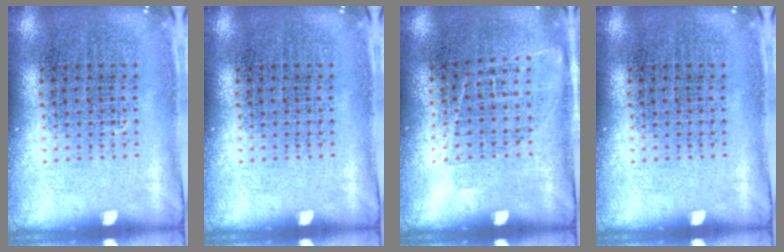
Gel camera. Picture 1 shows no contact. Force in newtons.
{"total": 0.0}
{"total": 1.0, "press": 0.8, "slide": 0.6}
{"total": 0.0}